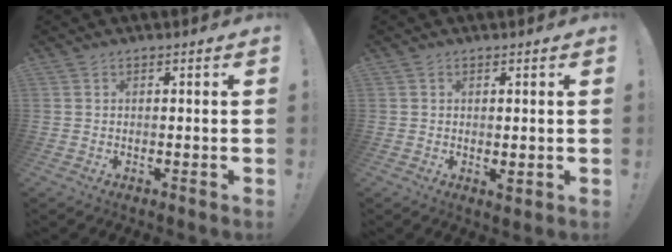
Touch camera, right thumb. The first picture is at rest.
{"total": 1.6, "force": [0.4, 1.0, 1.2], "torque": [-0.004, -0.005, 0.007]}